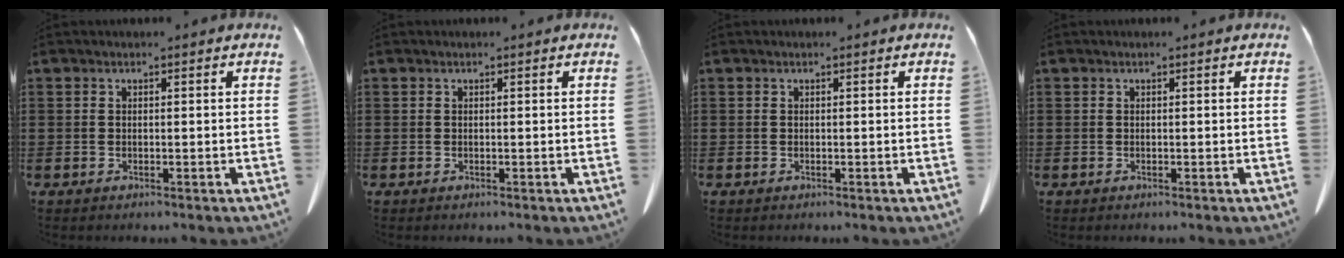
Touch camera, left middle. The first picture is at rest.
{"total": 0.0}
{"total": 0.0}
{"total": 0.0}